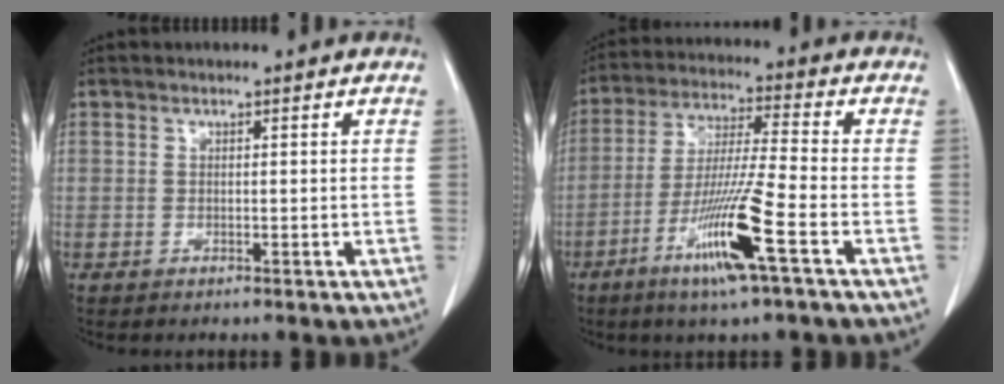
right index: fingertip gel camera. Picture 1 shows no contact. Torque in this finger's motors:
{"motor_torque": [1.52, -0.35, 0.33, 0.18]}